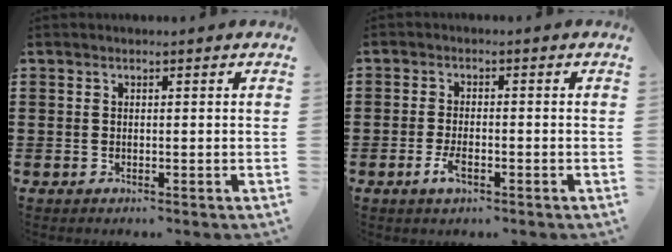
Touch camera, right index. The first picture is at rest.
{"total": 3.2, "force": [-1.5, 1.0, 2.6], "torque": [-0.060, -0.006, -0.030]}